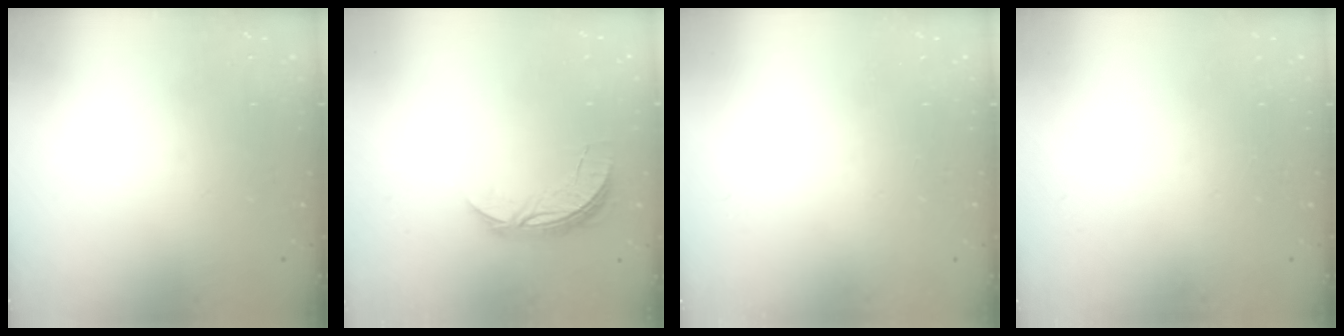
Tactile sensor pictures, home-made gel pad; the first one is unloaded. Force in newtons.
{"total": 6.2, "press": 6.2, "slide": 0.5}
{"total": 0.0}
{"total": 0.0}